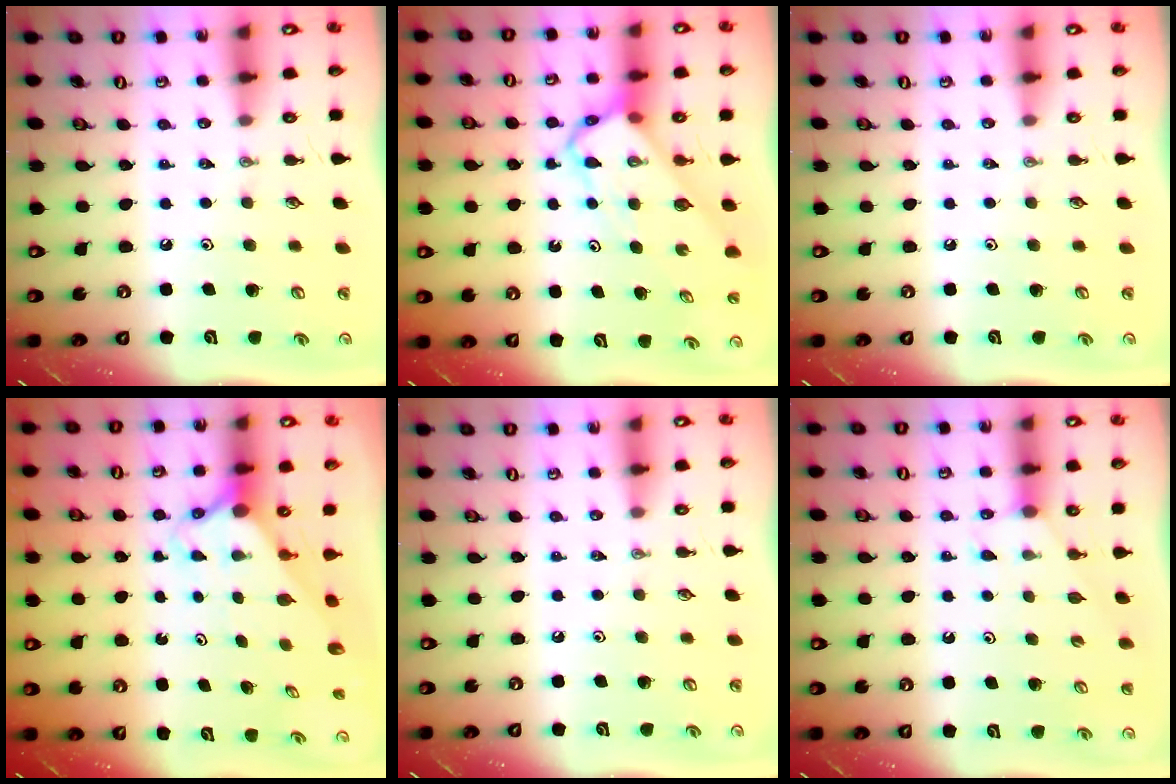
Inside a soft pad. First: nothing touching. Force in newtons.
{"total": 5.1, "press": 5.1, "slide": 0.3}
{"total": 0.0}
{"total": 2.6, "press": 2.6, "slide": 0.2}
{"total": 0.0}
{"total": 3.8, "press": 3.8, "slide": 0.3}